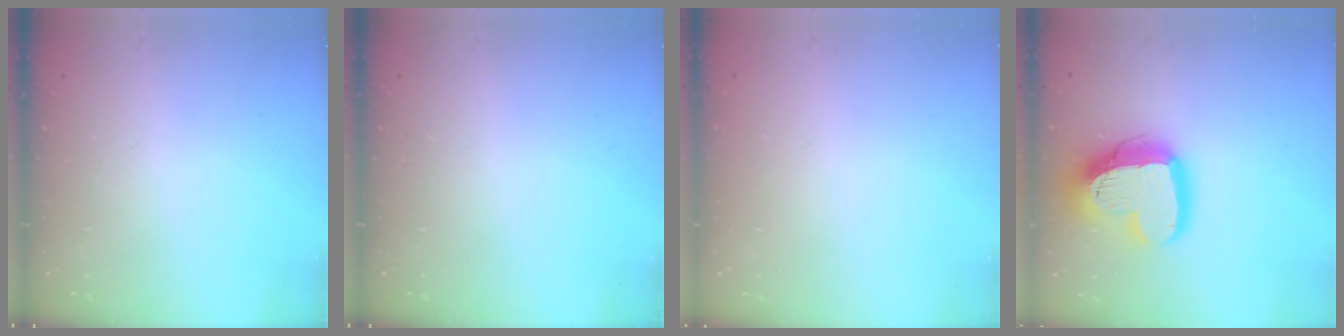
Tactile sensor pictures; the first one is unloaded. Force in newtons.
{"total": 0.0}
{"total": 0.0}
{"total": 18.8, "press": 18.7, "slide": 1.8}